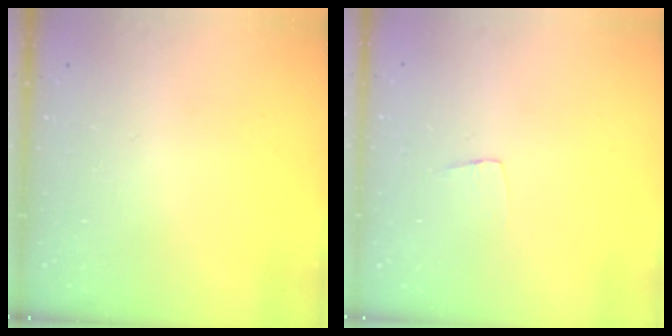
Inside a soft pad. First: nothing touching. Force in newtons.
{"total": 3.5, "press": 3.5, "slide": 0.2}